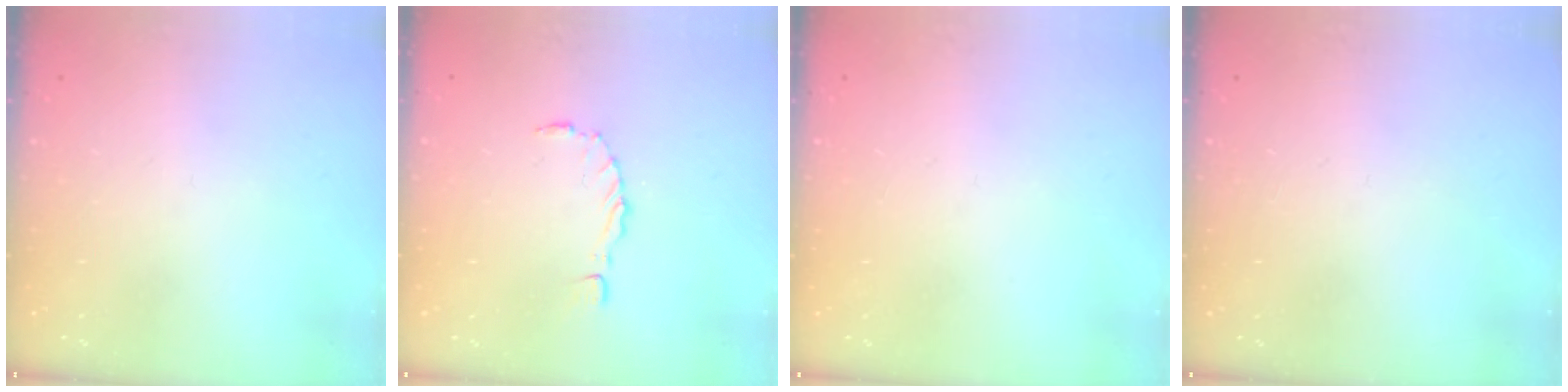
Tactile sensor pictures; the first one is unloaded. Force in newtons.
{"total": 1.5, "press": 1.4, "slide": 0.3}
{"total": 0.0}
{"total": 0.0}